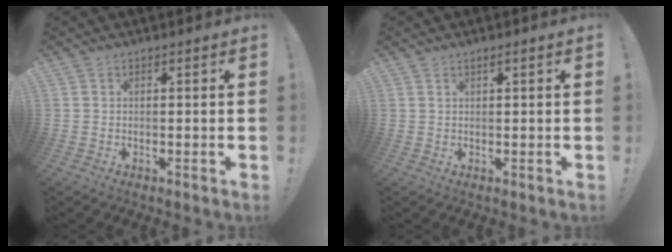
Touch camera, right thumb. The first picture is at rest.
{"total": 1.1, "force": [0.7, -0.1, 0.9], "torque": [-0.023, 0.002, 0.013]}